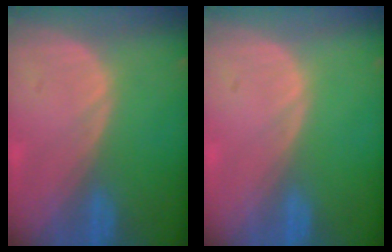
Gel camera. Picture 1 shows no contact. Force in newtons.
{"total": 0.0}